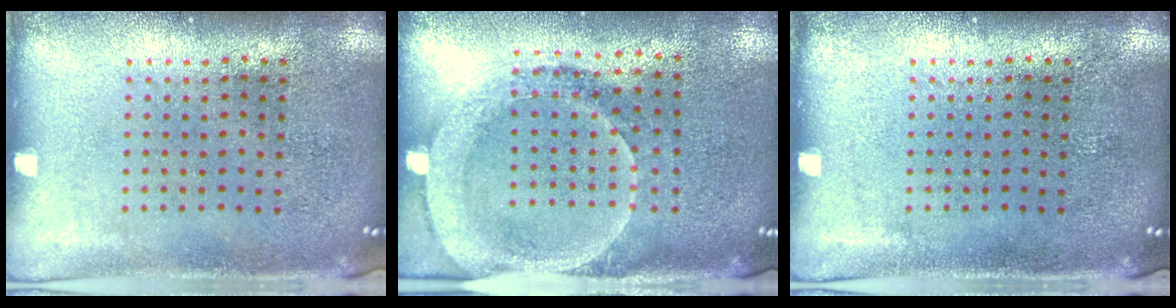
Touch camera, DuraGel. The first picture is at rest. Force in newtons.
{"total": 1.8, "press": 1.6, "slide": 0.8}
{"total": 0.0}